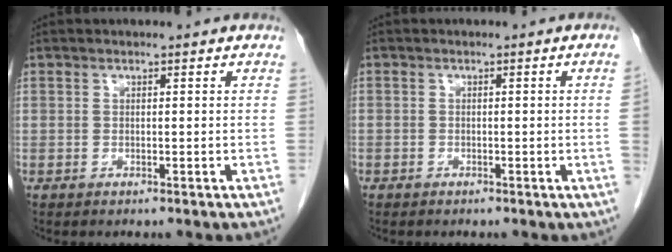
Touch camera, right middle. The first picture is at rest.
{"total": 1.1, "force": [-0.3, -0.5, 1.0], "torque": [-0.010, 0.001, -0.005]}